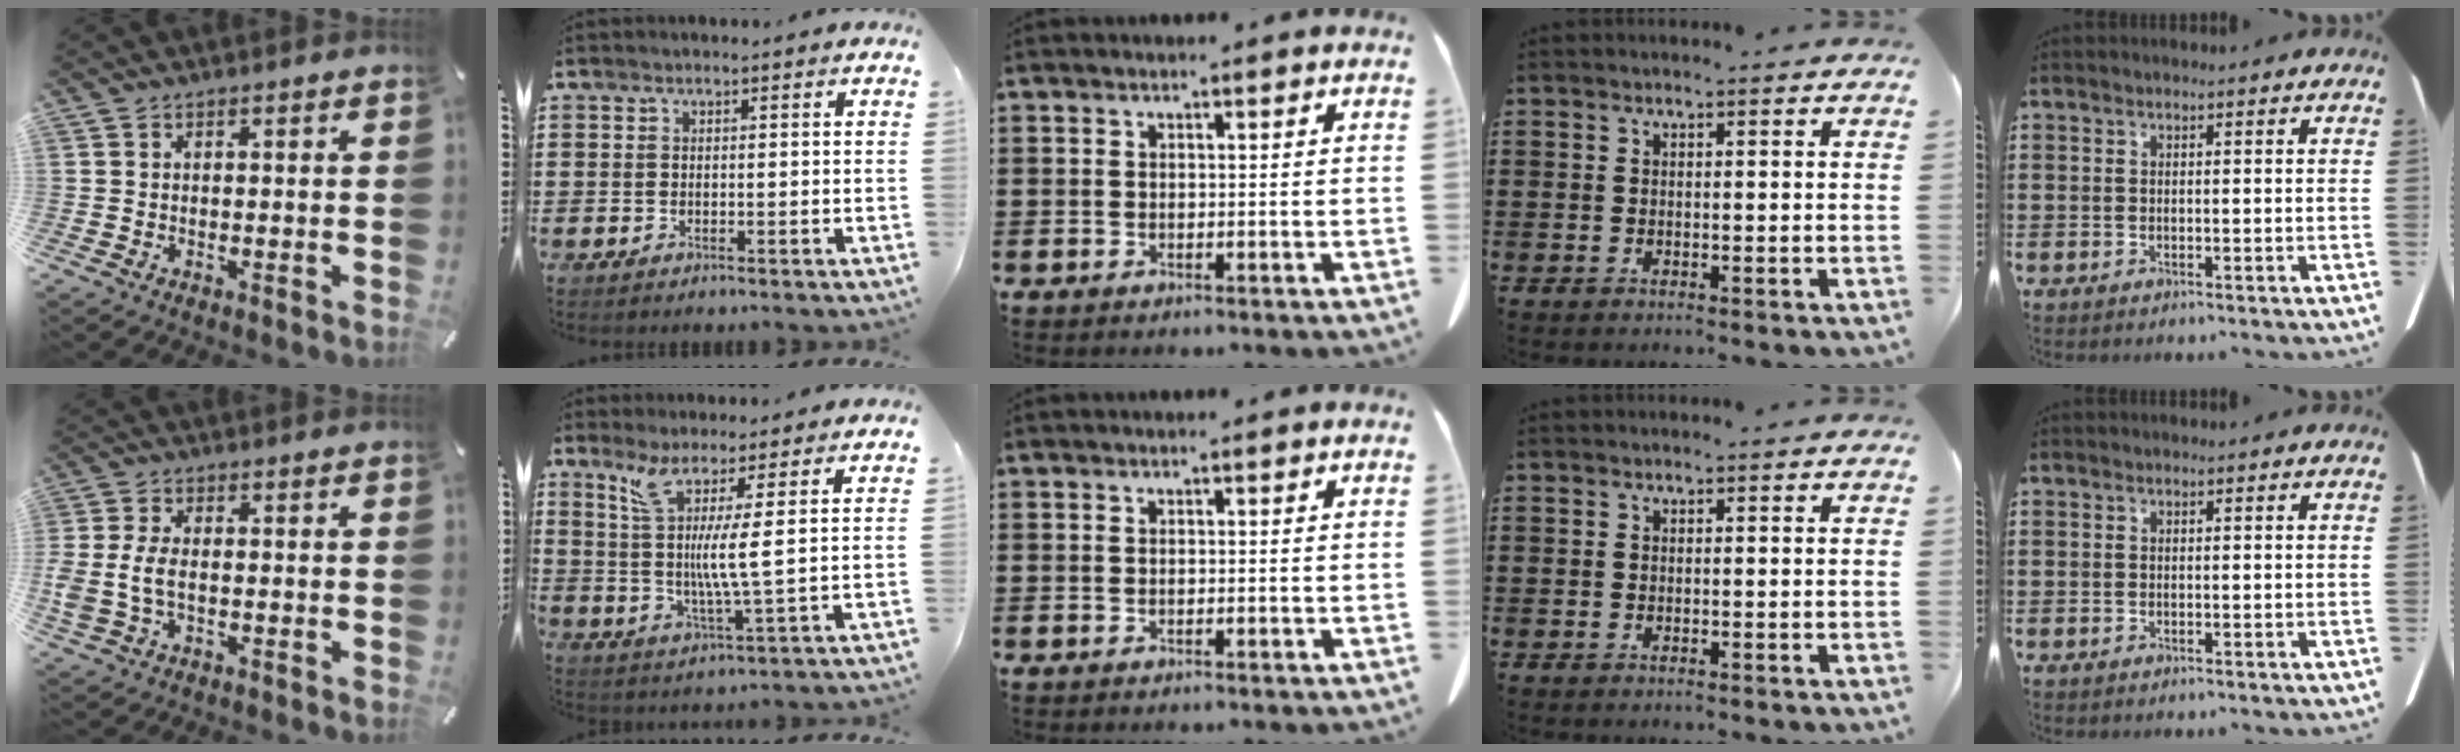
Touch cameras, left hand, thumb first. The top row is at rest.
{"thumb": {"total": 6.1, "force": [-0.8, 3.7, 4.9], "torque": [-0.110, 0.001, -0.017]}, "index": {"total": 6.5, "force": [2.7, -0.8, 5.9], "torque": [-0.124, -0.009, 0.044]}}